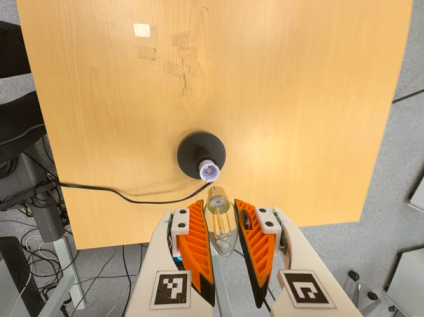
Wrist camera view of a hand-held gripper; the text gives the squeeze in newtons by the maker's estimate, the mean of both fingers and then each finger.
{"total": 12.9, "left": 14.2, "right": 11.7}